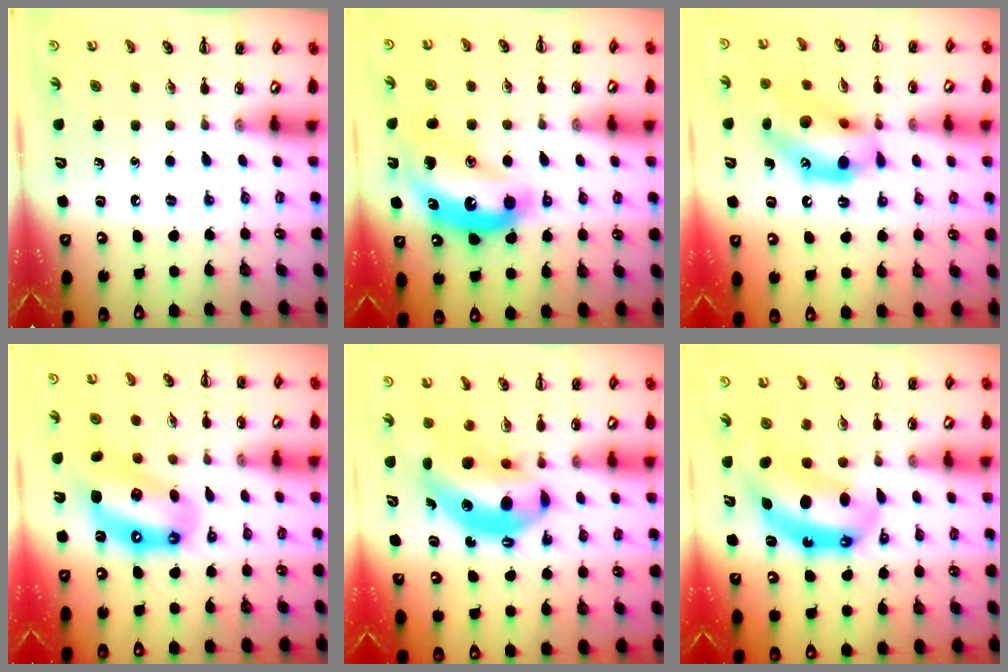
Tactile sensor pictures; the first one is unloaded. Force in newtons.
{"total": 15.3, "press": 15.3, "slide": 1.3}
{"total": 15.9, "press": 15.6, "slide": 3.0}
{"total": 12.4, "press": 12.0, "slide": 3.3}
{"total": 11.6, "press": 11.1, "slide": 3.3}
{"total": 8.9, "press": 8.7, "slide": 1.9}